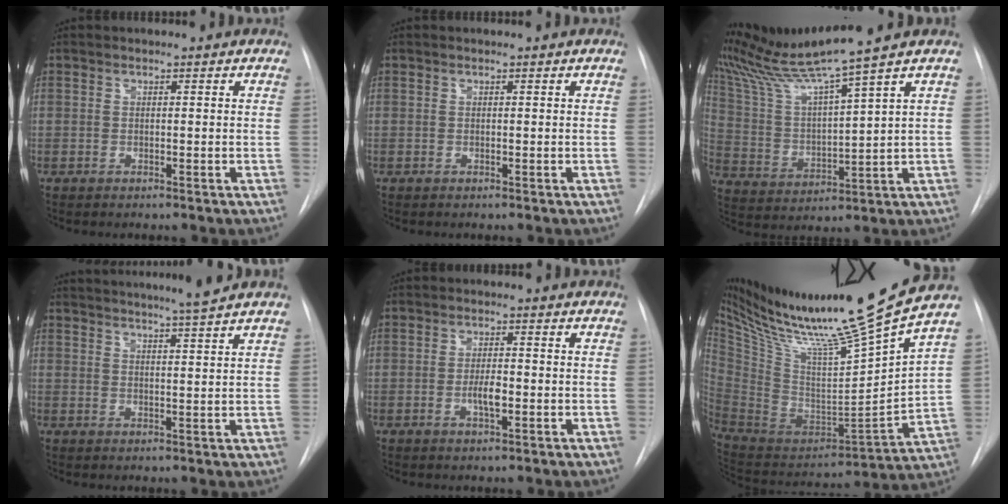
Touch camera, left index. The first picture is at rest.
{"total": 0.0}
{"total": 11.6, "force": [10.1, -3.1, 4.6], "torque": [-0.096, -0.012, 0.203]}
{"total": 9.4, "force": [8.6, -1.9, 3.3], "torque": [-0.050, -0.008, 0.115]}
{"total": 2.8, "force": [-0.7, 0.7, 2.6], "torque": [-0.048, 0.002, -0.012]}
{"total": 26.2, "force": [20.6, -1.4, 16.0], "torque": [-0.268, -0.039, 0.357]}